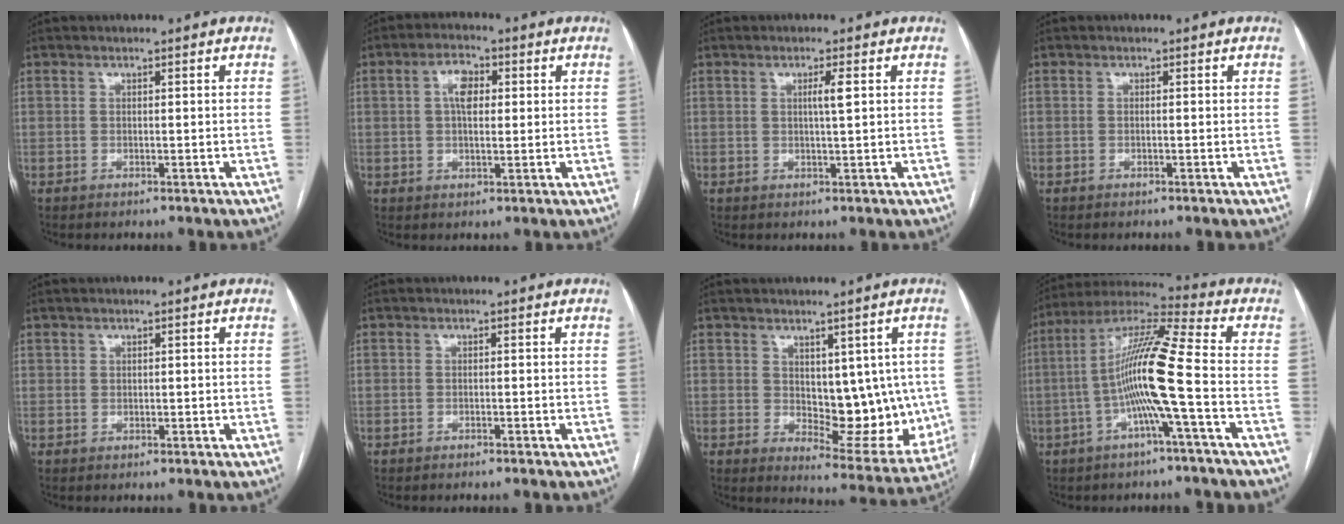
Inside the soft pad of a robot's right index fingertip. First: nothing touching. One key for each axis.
{"total": 5.2, "fx": 1.2, "fy": 2.5, "fz": 4.4, "tx": -0.082, "ty": 0.013, "tz": 0.020}
{"total": 2.2, "fx": 0.7, "fy": -0.1, "fz": 2.1, "tx": -0.038, "ty": -0.002, "tz": 0.010}
{"total": 0.0}
{"total": 0.8, "fx": 0.4, "fy": 0.7, "fz": 0.2, "tx": 0.005, "ty": 0.001, "tz": 0.007}
{"total": 0.0}
{"total": 11.7, "fx": 1.0, "fy": 6.2, "fz": 9.9, "tx": -0.106, "ty": -0.003, "tz": 0.033}
{"total": 12.7, "fx": -2.6, "fy": -1.0, "fz": 12.4, "tx": -0.234, "ty": 0.016, "tz": -0.058}